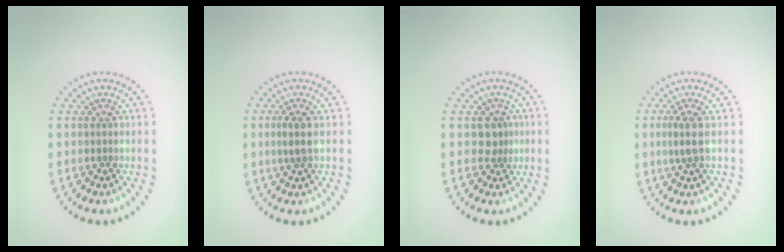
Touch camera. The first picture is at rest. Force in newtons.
{"total": 1.7, "press": 1.5, "slide": 0.8}
{"total": 1.8, "press": 1.5, "slide": 1.1}
{"total": 1.9, "press": 1.6, "slide": 1.0}